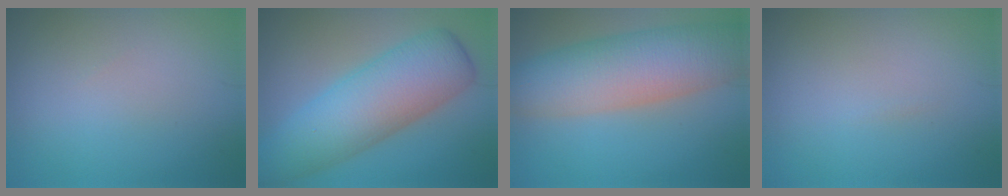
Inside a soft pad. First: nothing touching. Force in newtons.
{"total": 9.0, "press": 9.0, "slide": 0.3}
{"total": 8.9, "press": 8.9, "slide": 0.5}
{"total": 0.0}